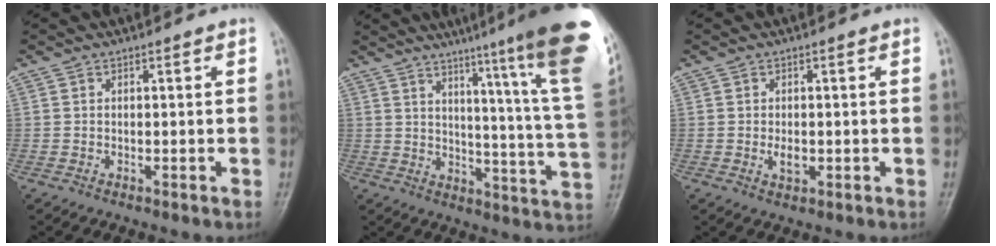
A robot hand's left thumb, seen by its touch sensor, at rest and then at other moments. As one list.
[{"total": 22.8, "force": [16.1, 0.1, 16.2], "torque": [-0.194, -0.107, 0.203]}, {"total": 2.4, "force": [-0.3, 1.4, 1.9], "torque": [-0.030, -0.003, -0.003]}]